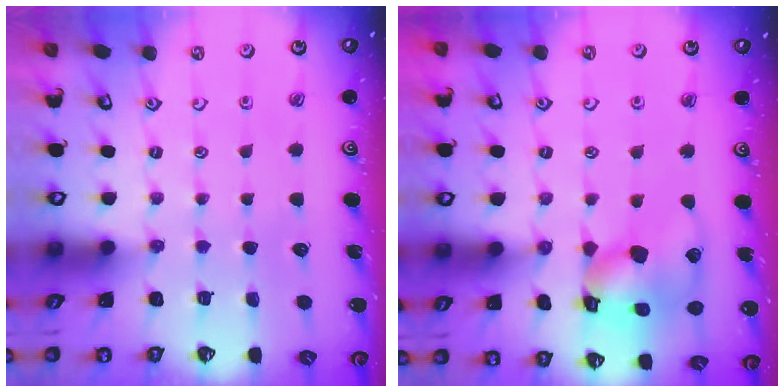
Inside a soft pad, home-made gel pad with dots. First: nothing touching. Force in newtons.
{"total": 13.8, "press": 13.7, "slide": 1.9}